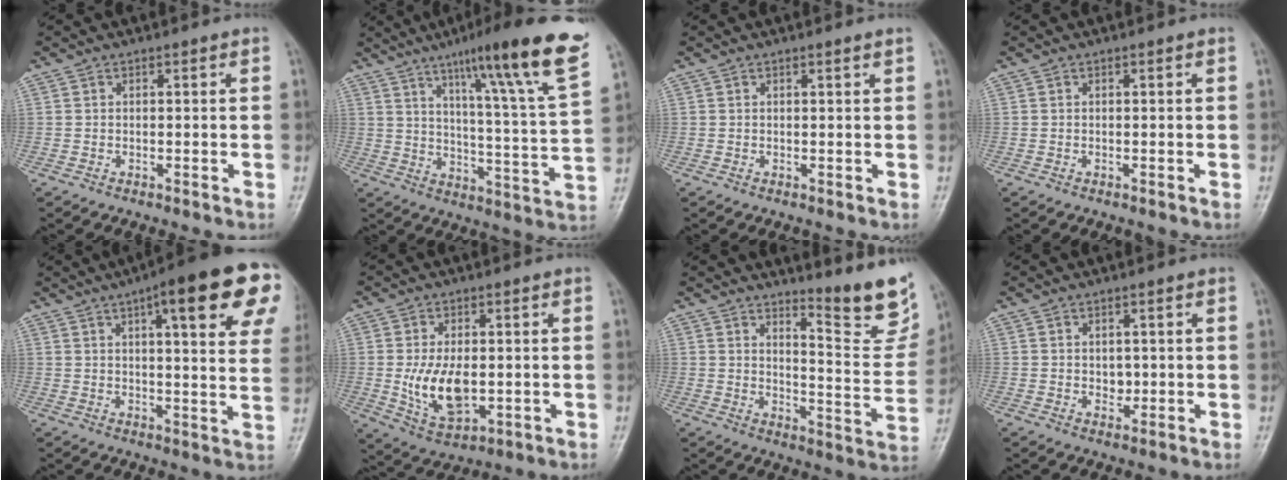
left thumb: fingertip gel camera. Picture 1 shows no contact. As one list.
[{"total": 21.3, "force": [13.1, 1.4, 16.7], "torque": [-0.223, -0.049, 0.186]}, {"total": 0.7, "force": [0.5, -0.1, 0.4], "torque": [-0.014, -0.004, 0.011]}, {"total": 0.0}, {"total": 21.0, "force": [9.7, 4.8, 18.0], "torque": [-0.223, -0.015, 0.117]}, {"total": 10.1, "force": [-0.6, 5.8, 8.2], "torque": [-0.141, -0.012, 0.001]}, {"total": 14.0, "force": [10.8, 2.7, 8.5], "torque": [-0.078, -0.099, 0.145]}, {"total": 2.1, "force": [0.2, 1.7, 1.2], "torque": [-0.007, -0.001, 0.006]}]